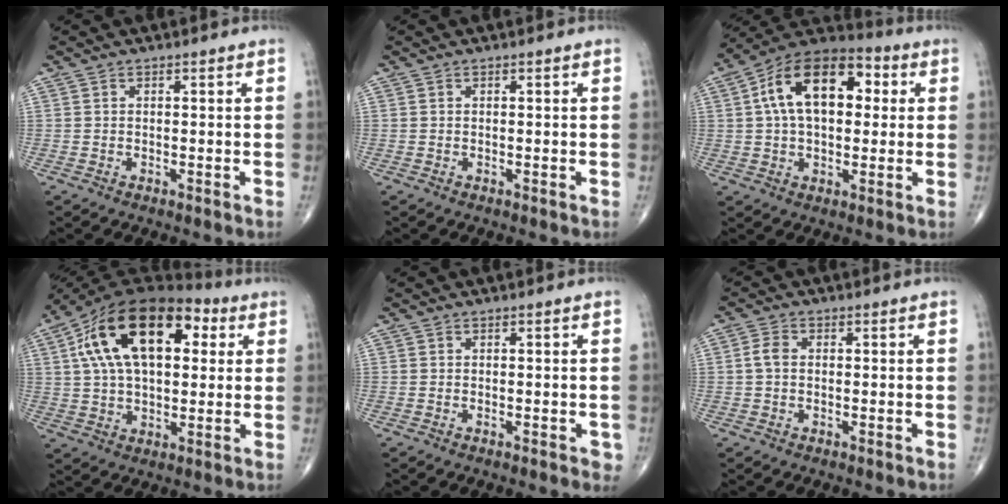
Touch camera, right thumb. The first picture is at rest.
{"total": 0.0}
{"total": 17.7, "force": [3.6, 10.4, 13.9], "torque": [-0.207, 0.026, 0.050]}
{"total": 22.5, "force": [6.5, 12.3, 17.6], "torque": [-0.295, 0.023, 0.100]}
{"total": 1.7, "force": [-0.5, 0.8, 1.4], "torque": [-0.011, 0.000, -0.006]}
{"total": 2.7, "force": [0.0, 1.9, 1.9], "torque": [-0.039, 0.006, -0.005]}